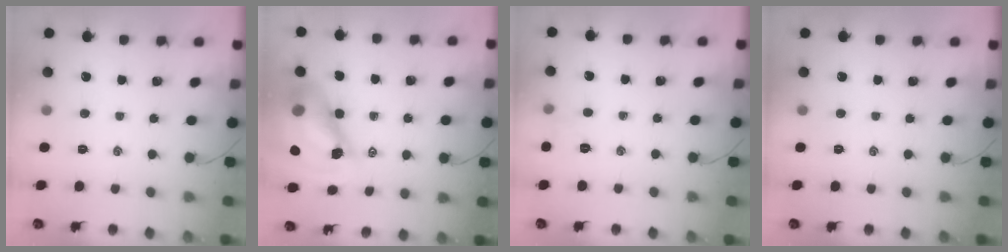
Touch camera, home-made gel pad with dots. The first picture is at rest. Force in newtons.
{"total": 16.0, "press": 15.3, "slide": 4.6}
{"total": 4.8, "press": 4.6, "slide": 1.3}
{"total": 0.0}